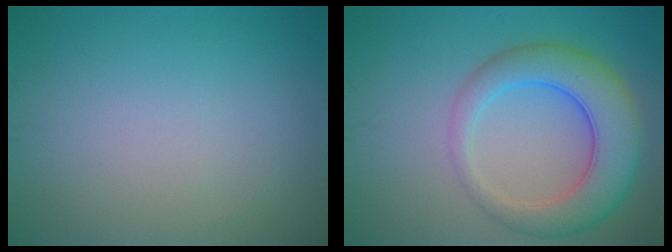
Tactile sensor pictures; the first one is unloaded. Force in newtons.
{"total": 6.7, "press": 6.7, "slide": 0.2}